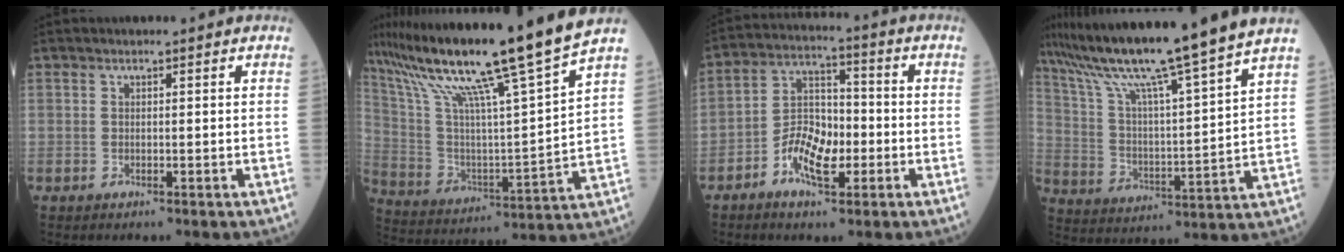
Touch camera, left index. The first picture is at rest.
{"total": 23.2, "force": [18.0, -2.2, 14.5], "torque": [-0.253, -0.018, 0.304]}
{"total": 8.8, "force": [-3.5, 4.1, 6.9], "torque": [-0.137, 0.013, -0.066]}
{"total": 19.9, "force": [16.6, -2.7, 10.6], "torque": [-0.186, -0.020, 0.264]}